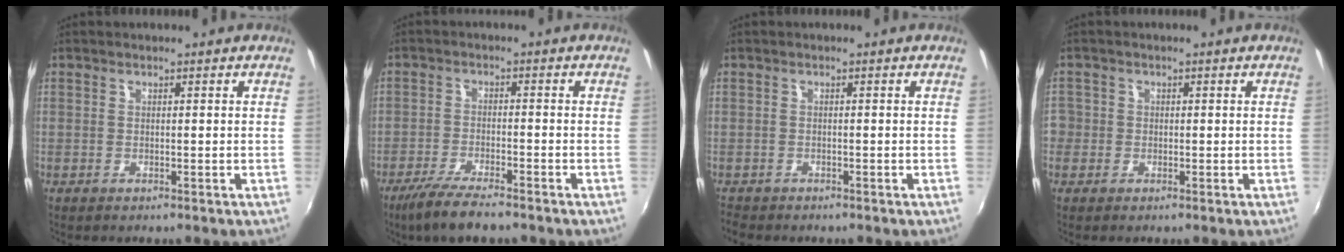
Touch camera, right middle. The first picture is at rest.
{"total": 7.9, "force": [-6.2, 1.1, 4.7], "torque": [-0.113, -0.021, -0.113]}
{"total": 2.4, "force": [-2.2, 0.9, 0.4], "torque": [-0.017, -0.009, -0.040]}
{"total": 3.6, "force": [-1.2, 3.3, 0.8], "torque": [-0.020, 0.002, -0.024]}